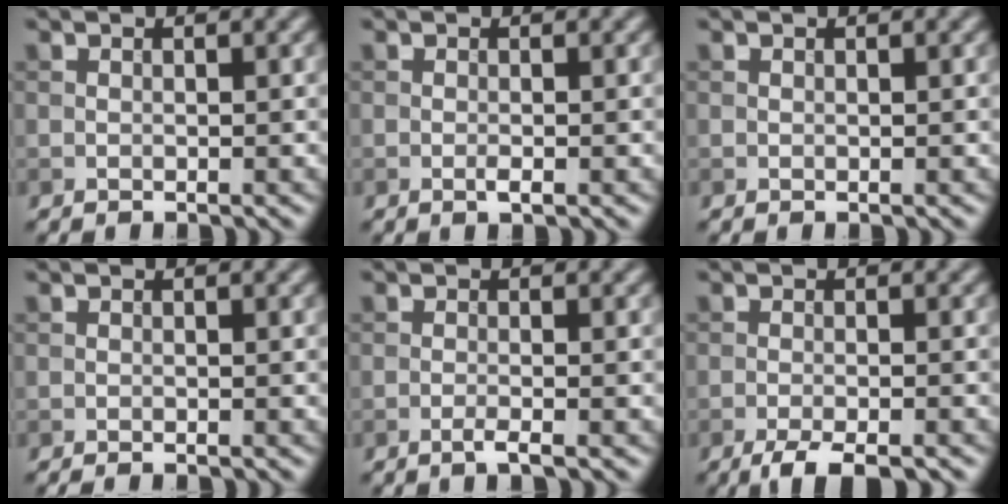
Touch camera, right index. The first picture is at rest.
{"total": 0.8, "force": [-0.3, 0.1, 0.7], "torque": [-0.014, -0.002, -0.006]}
{"total": 0.0}
{"total": 0.8, "force": [-0.6, 0.1, 0.4], "torque": [-0.001, 0.002, -0.011]}
{"total": 1.4, "force": [-0.7, 0.2, 1.2], "torque": [-0.017, 0.003, -0.019]}
{"total": 3.4, "force": [-2.4, 0.6, 2.3], "torque": [-0.040, -0.001, -0.046]}